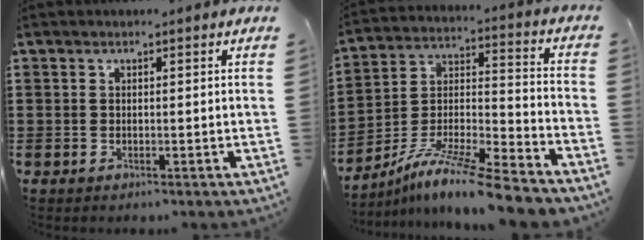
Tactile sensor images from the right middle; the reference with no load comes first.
{"total": 11.4, "force": [-9.9, -0.1, 5.6], "torque": [-0.094, 0.010, -0.195]}